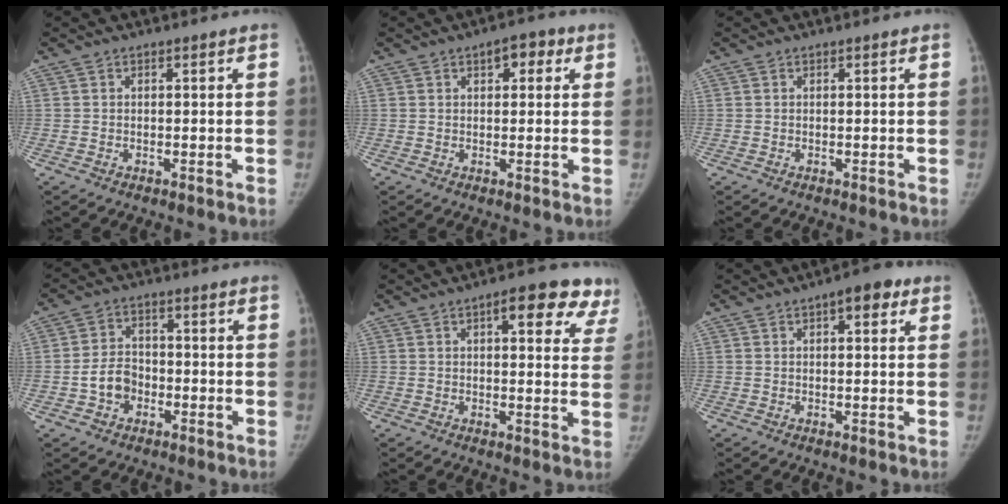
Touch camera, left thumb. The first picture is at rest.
{"total": 4.7, "force": [2.0, 2.7, 3.3], "torque": [-0.017, 0.001, 0.018]}
{"total": 0.0}
{"total": 6.0, "force": [-2.0, 4.7, 3.1], "torque": [-0.037, 0.024, -0.040]}
{"total": 13.1, "force": [7.3, 5.2, 9.6], "torque": [-0.074, -0.017, 0.074]}
{"total": 5.3, "force": [2.5, 2.3, 4.1], "torque": [-0.038, -0.001, 0.024]}